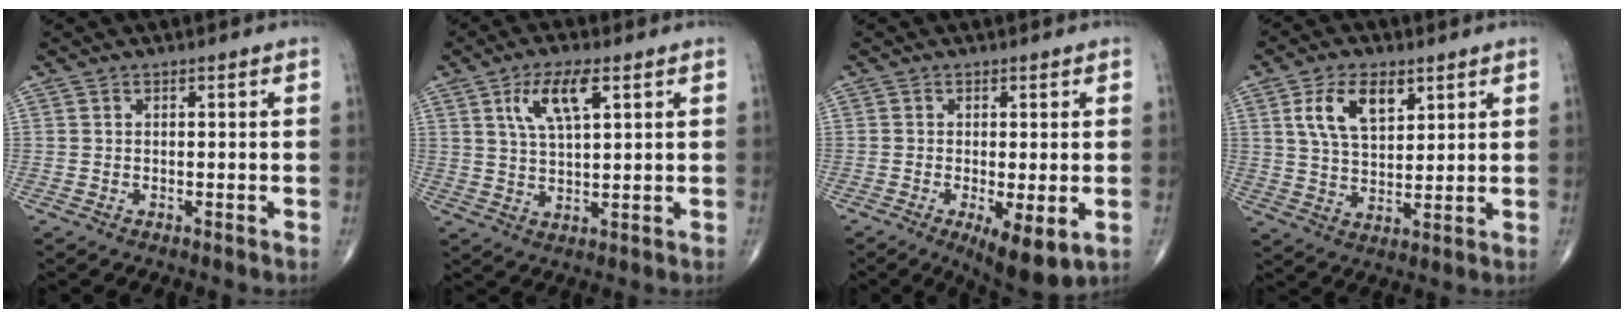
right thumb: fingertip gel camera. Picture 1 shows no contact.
{"total": 8.2, "force": [3.6, 3.0, 6.8], "torque": [-0.126, -0.007, 0.069]}
{"total": 8.0, "force": [-2.4, 2.6, 7.2], "torque": [-0.112, -0.022, -0.033]}
{"total": 9.7, "force": [4.2, 5.3, 6.9], "torque": [-0.114, -0.016, 0.083]}